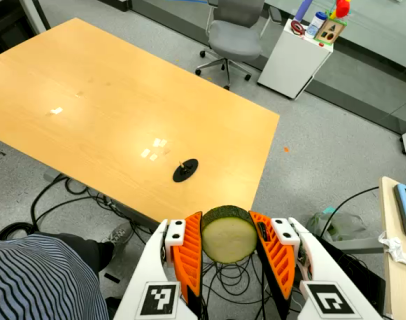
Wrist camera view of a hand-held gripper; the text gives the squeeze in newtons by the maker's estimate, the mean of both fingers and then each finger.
{"total": 12.6, "left": 11.4, "right": 13.7}